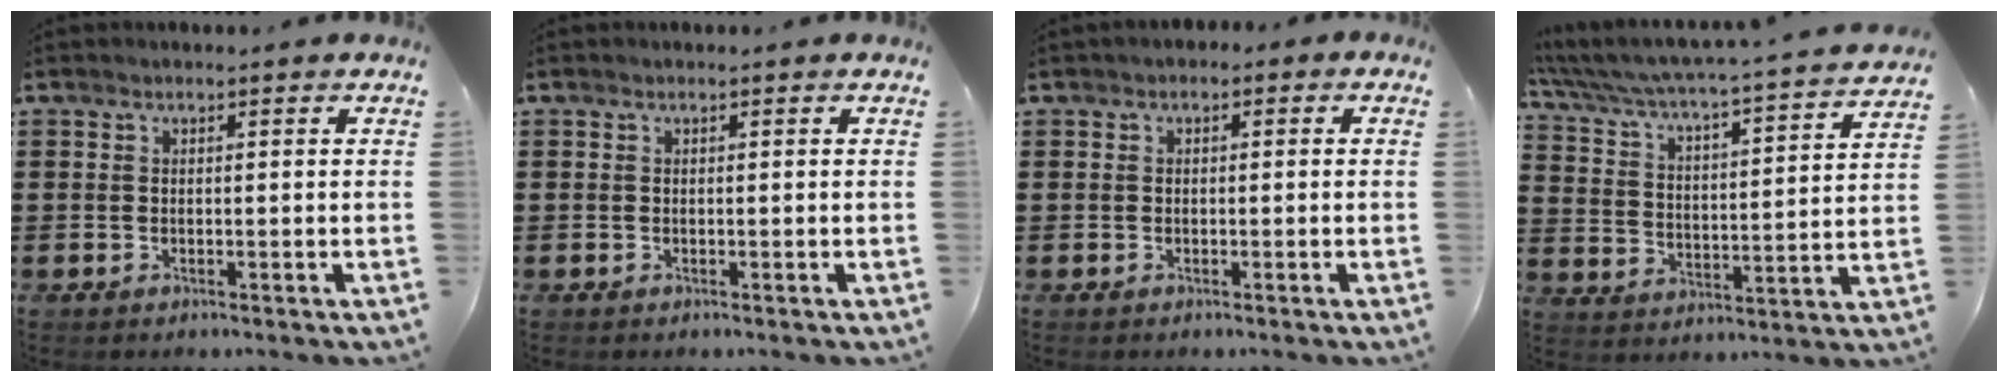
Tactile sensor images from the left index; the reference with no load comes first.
{"total": 0.0}
{"total": 1.0, "force": [-0.6, 0.7, 0.3], "torque": [-0.008, 0.002, -0.013]}
{"total": 3.4, "force": [3.1, -0.3, 1.5], "torque": [-0.050, -0.040, 0.039]}